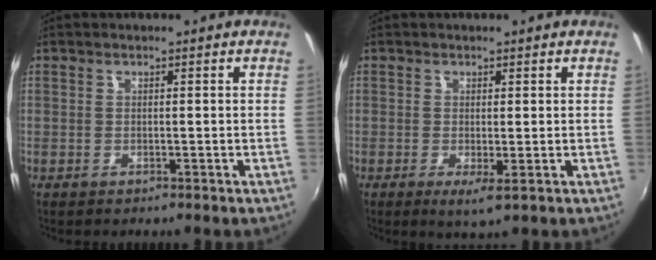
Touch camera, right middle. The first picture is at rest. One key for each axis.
{"total": 2.3, "fx": -0.3, "fy": 0.1, "fz": 2.3, "tx": -0.043, "ty": -0.009, "tz": -0.003}